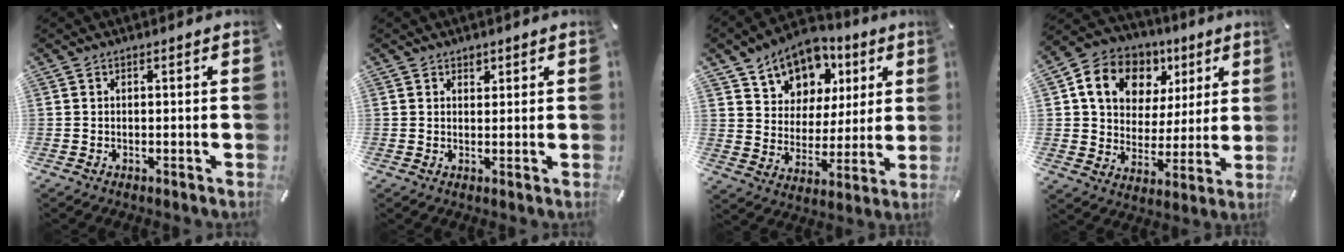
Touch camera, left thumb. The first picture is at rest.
{"total": 1.5, "force": [0.9, 1.2, 0.2], "torque": [0.003, -0.002, 0.015]}
{"total": 11.7, "force": [7.1, 8.8, 2.9], "torque": [-0.057, -0.048, 0.133]}
{"total": 13.8, "force": [6.1, 11.1, 5.6], "torque": [-0.097, -0.020, 0.117]}